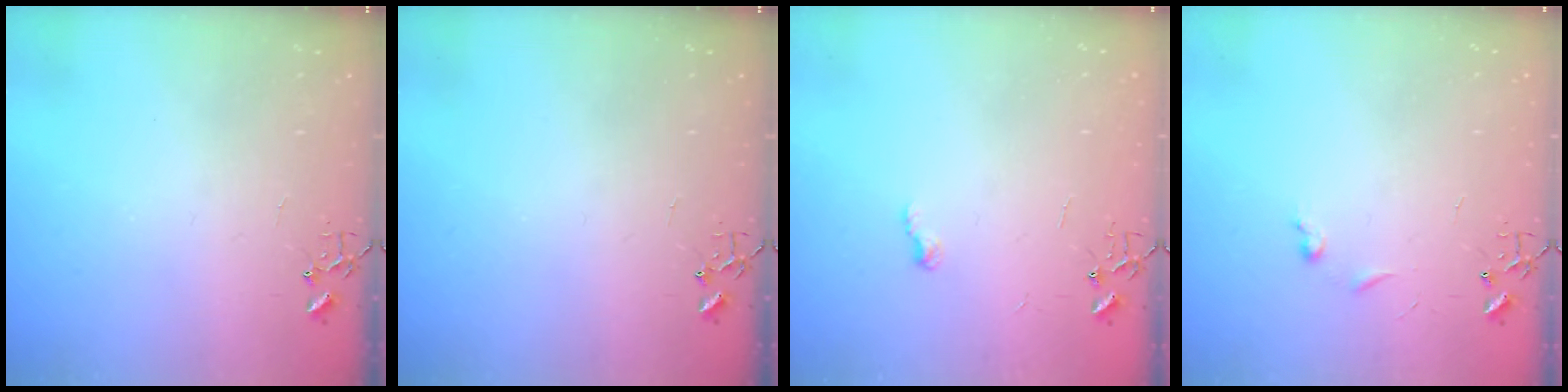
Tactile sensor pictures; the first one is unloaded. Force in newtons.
{"total": 0.0}
{"total": 5.9, "press": 5.9, "slide": 0.4}
{"total": 4.4, "press": 4.3, "slide": 0.6}